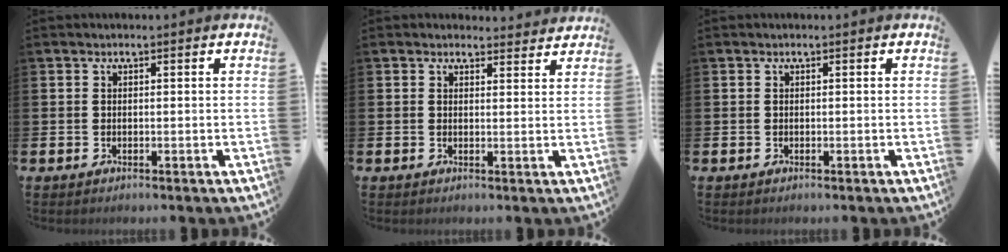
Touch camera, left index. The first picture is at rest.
{"total": 2.2, "force": [2.1, 0.6, -0.1], "torque": [0.007, -0.012, 0.036]}
{"total": 0.0}